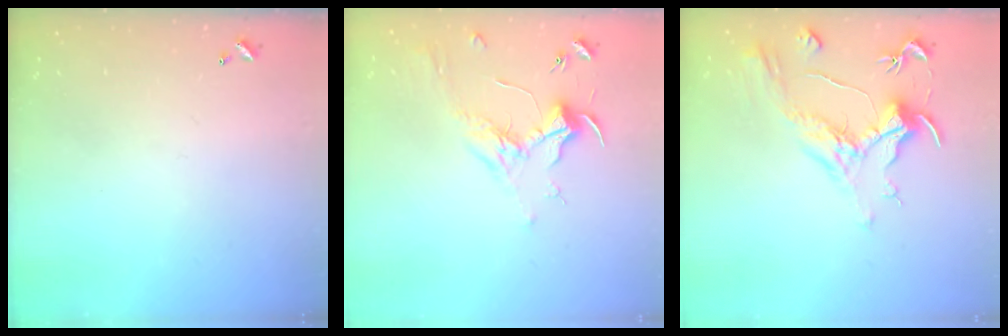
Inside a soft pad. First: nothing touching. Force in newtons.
{"total": 1.8, "press": 1.6, "slide": 0.7}
{"total": 1.1, "press": 0.1, "slide": 1.1}